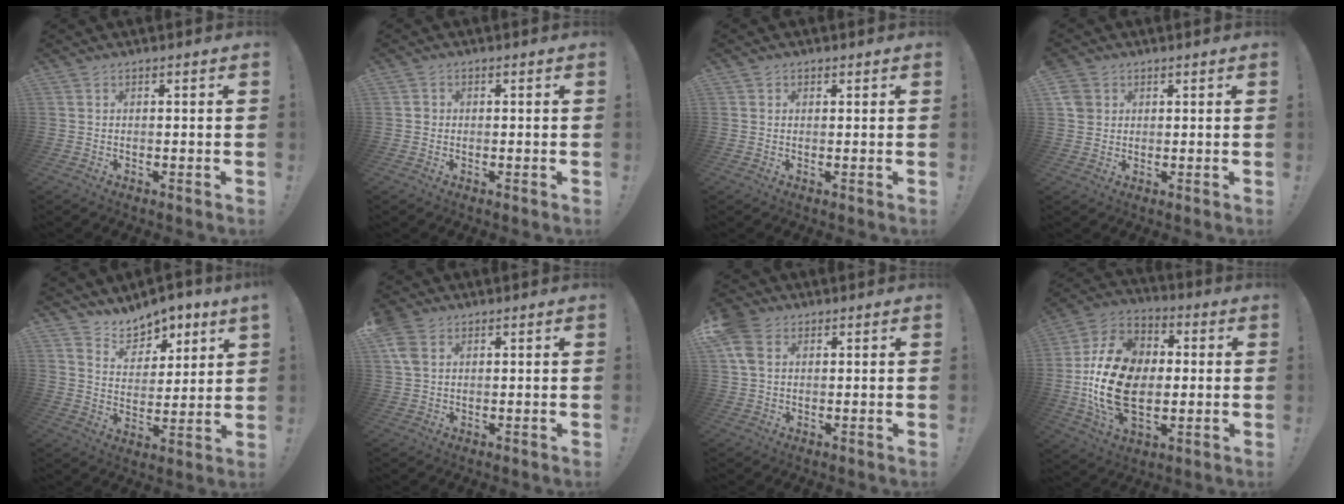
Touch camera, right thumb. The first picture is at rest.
{"total": 1.4, "force": [-0.2, 1.4, 0.4], "torque": [0.000, 0.003, -0.005]}
{"total": 1.1, "force": [0.6, 0.9, 0.0], "torque": [0.005, -0.002, 0.011]}
{"total": 4.0, "force": [1.7, 3.4, 1.1], "torque": [-0.013, -0.001, 0.035]}
{"total": 8.9, "force": [7.9, 3.8, 1.8], "torque": [-0.027, -0.067, 0.148]}
{"total": 6.0, "force": [2.8, 3.7, 3.7], "torque": [-0.066, -0.006, 0.055]}
{"total": 8.6, "force": [3.0, 6.0, 5.4], "torque": [-0.118, 0.001, 0.061]}
{"total": 22.7, "force": [-1.5, 15.9, 16.2], "torque": [-0.312, 0.022, -0.014]}